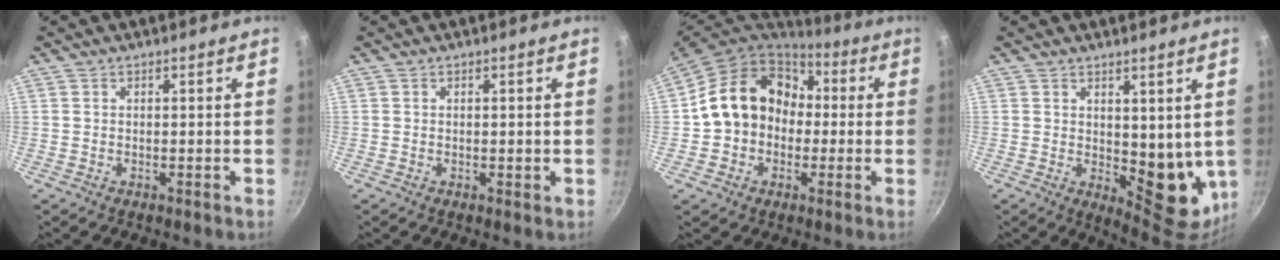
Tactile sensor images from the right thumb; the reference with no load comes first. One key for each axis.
{"total": 0.7, "fx": 0.1, "fy": 0.4, "fz": 0.6, "tx": -0.007, "ty": 0.000, "tz": 0.001}
{"total": 17.7, "fx": 0.7, "fy": 14.7, "fz": 9.9, "tx": -0.145, "ty": 0.050, "tz": 0.004}
{"total": 11.1, "fx": 1.6, "fy": 5.9, "fz": 9.2, "tx": -0.088, "ty": -0.032, "tz": 0.038}